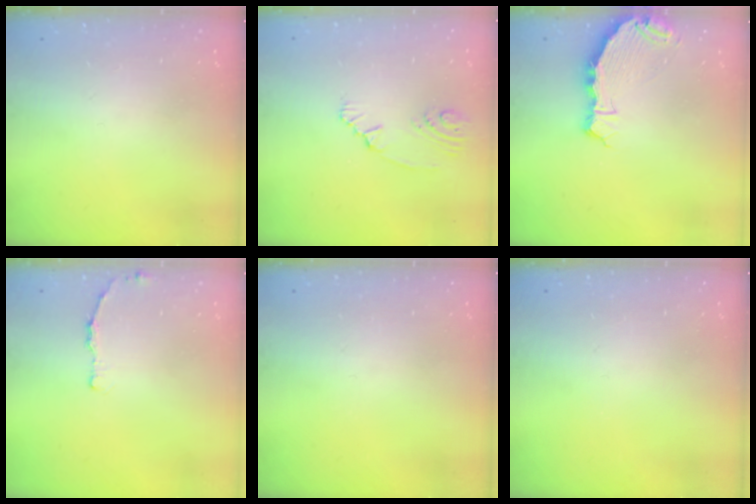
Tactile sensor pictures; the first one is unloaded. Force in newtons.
{"total": 2.8, "press": 2.3, "slide": 1.7}
{"total": 7.0, "press": 5.7, "slide": 4.1}
{"total": 3.3, "press": 3.2, "slide": 0.5}
{"total": 0.0}
{"total": 0.0}